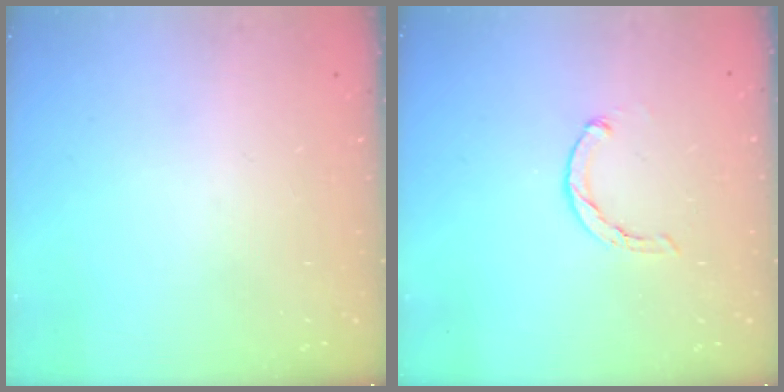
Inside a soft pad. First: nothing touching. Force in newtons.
{"total": 1.1, "press": 1.1, "slide": 0.2}